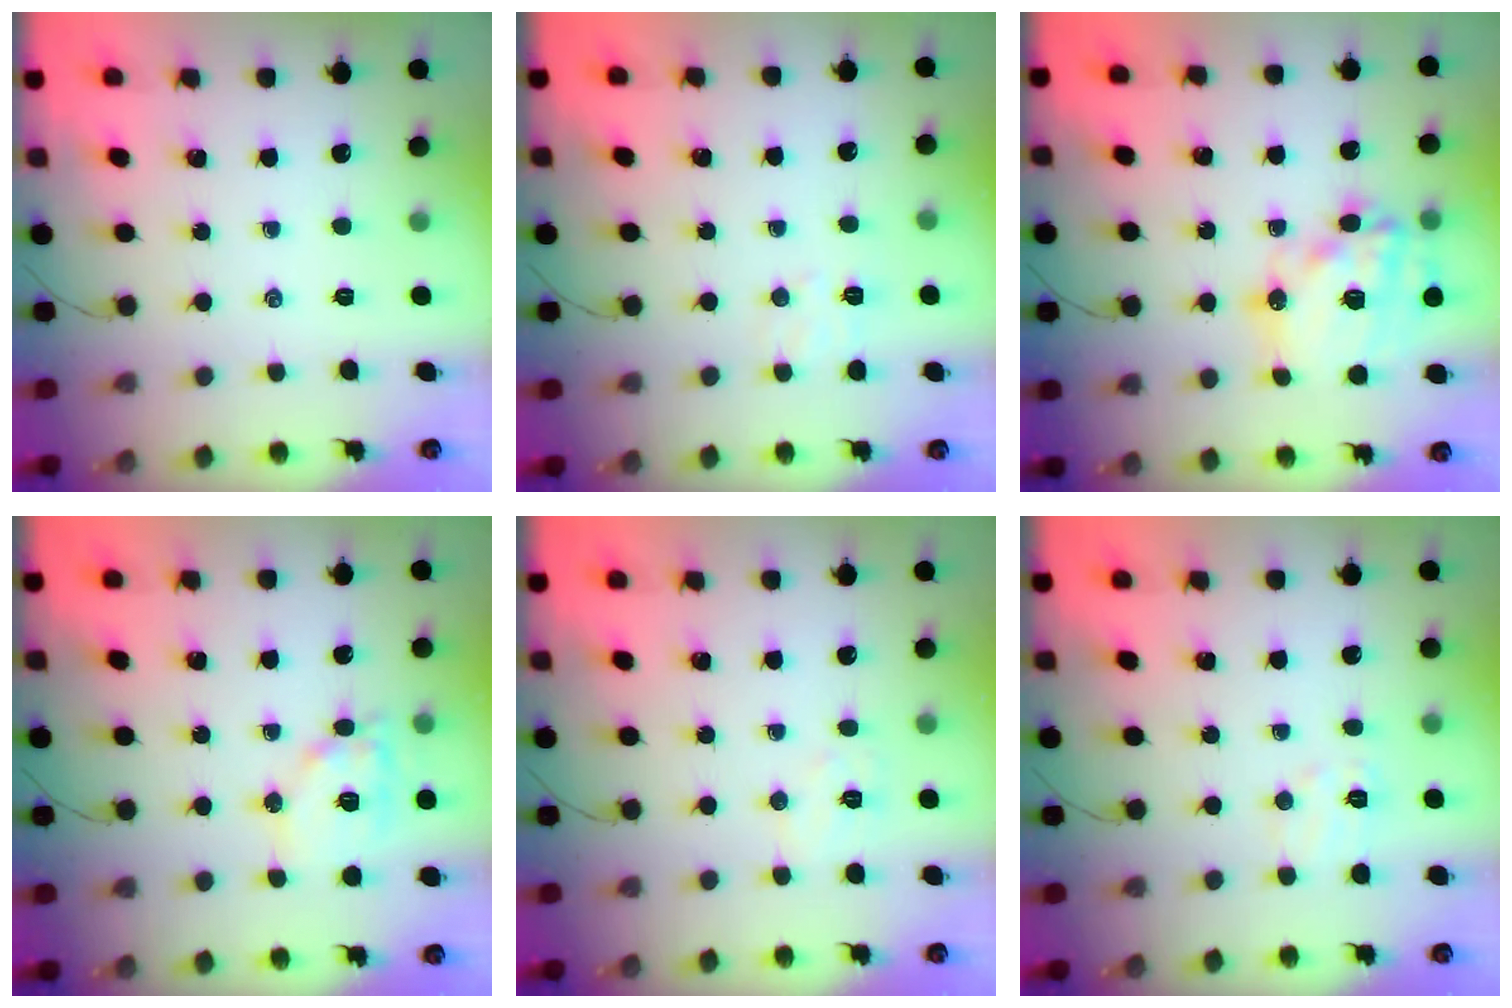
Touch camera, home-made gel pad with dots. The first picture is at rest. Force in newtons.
{"total": 5.5, "press": 5.3, "slide": 1.4}
{"total": 20.2, "press": 19.8, "slide": 4.2}
{"total": 10.7, "press": 10.6, "slide": 1.3}
{"total": 4.9, "press": 4.7, "slide": 1.0}
{"total": 5.5, "press": 5.4, "slide": 1.1}